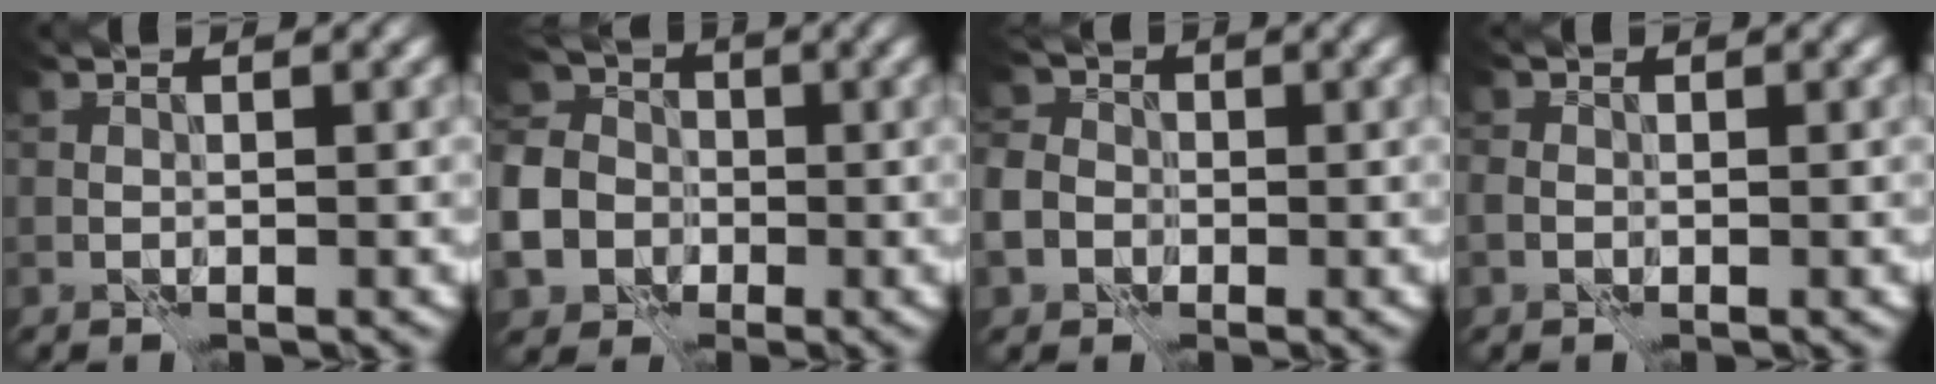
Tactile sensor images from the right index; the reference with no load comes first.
{"total": 10.7, "force": [-5.2, 8.7, 3.6], "torque": [-0.098, -0.042, -0.100]}
{"total": 5.9, "force": [-2.5, 4.9, 2.1], "torque": [-0.047, -0.016, -0.059]}
{"total": 0.8, "force": [-0.4, 0.7, 0.2], "torque": [-0.005, 0.001, -0.011]}